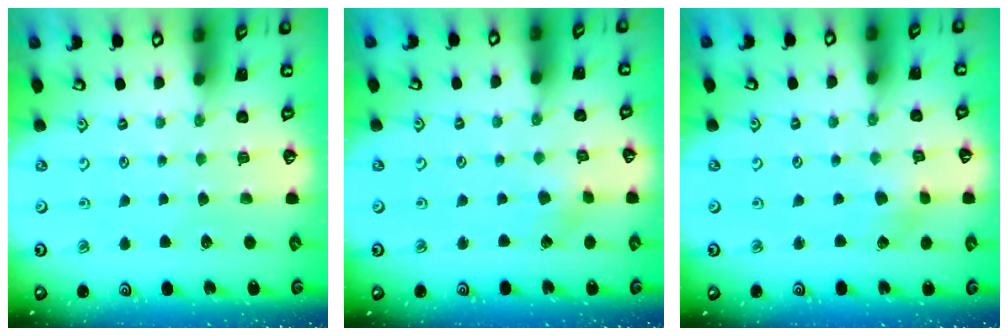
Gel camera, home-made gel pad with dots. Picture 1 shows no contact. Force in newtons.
{"total": 2.9, "press": 2.9, "slide": 0.2}
{"total": 2.0, "press": 1.9, "slide": 0.3}